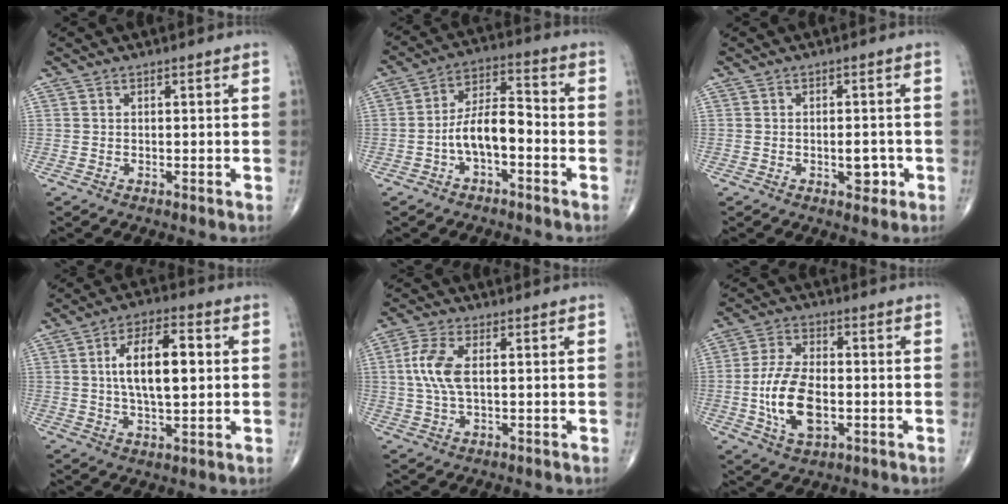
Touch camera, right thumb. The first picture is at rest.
{"total": 9.0, "force": [-2.9, 4.1, 7.5], "torque": [-0.127, 0.045, -0.059]}
{"total": 3.5, "force": [-1.1, 1.9, 2.8], "torque": [-0.025, 0.003, -0.011]}
{"total": 12.6, "force": [1.7, 5.4, 11.3], "torque": [-0.184, 0.008, 0.026]}
{"total": 6.9, "force": [0.9, 3.1, 6.2], "torque": [-0.153, 0.009, 0.017]}
{"total": 12.4, "force": [-2.1, 6.6, 10.3], "torque": [-0.196, 0.005, -0.037]}